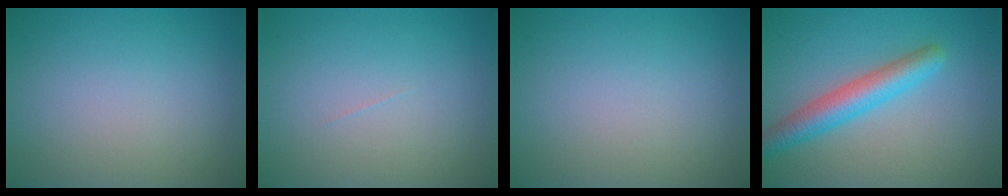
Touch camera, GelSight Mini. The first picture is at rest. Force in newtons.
{"total": 0.0}
{"total": 0.0}
{"total": 4.4, "press": 4.4, "slide": 0.1}